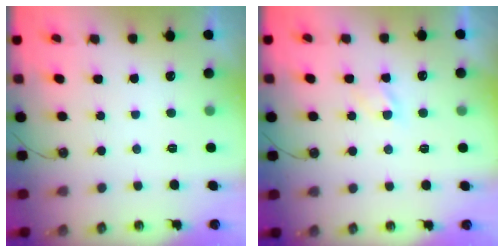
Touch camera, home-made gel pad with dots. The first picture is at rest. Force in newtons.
{"total": 2.8, "press": 2.7, "slide": 0.4}